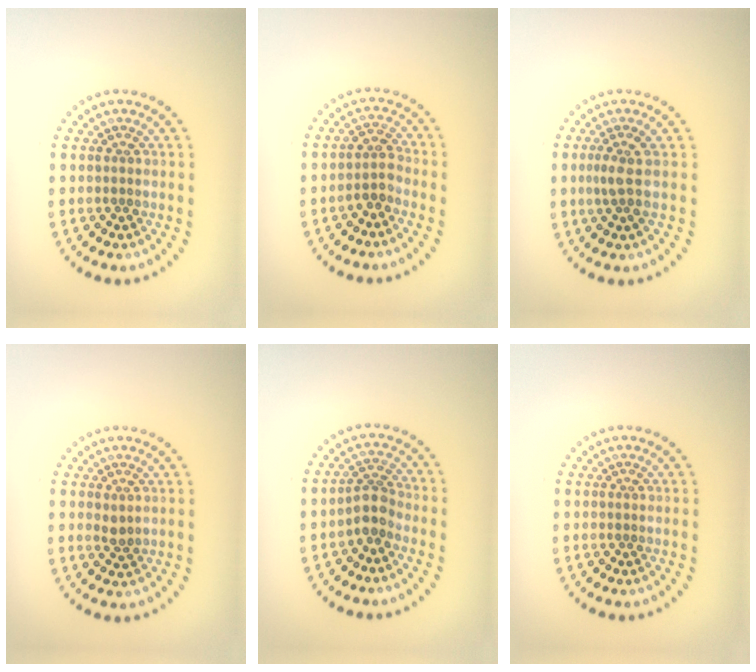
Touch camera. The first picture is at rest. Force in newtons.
{"total": 2.1, "press": 1.7, "slide": 1.1}
{"total": 1.9, "press": 1.4, "slide": 1.2}
{"total": 0.9, "press": 0.8, "slide": 0.3}
{"total": 2.5, "press": 2.0, "slide": 1.5}
{"total": 0.0}